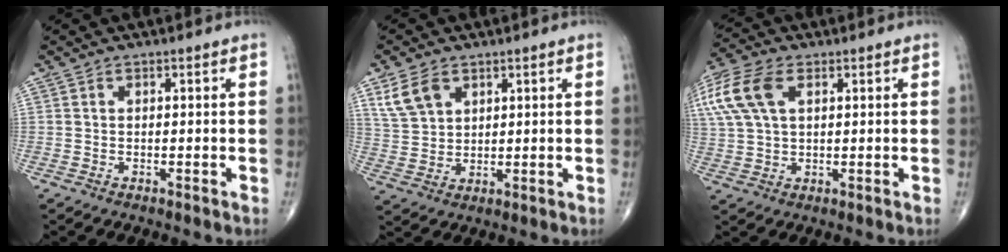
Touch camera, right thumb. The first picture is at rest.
{"total": 6.6, "force": [3.6, 4.4, 3.4], "torque": [-0.058, -0.010, 0.080]}
{"total": 13.8, "force": [5.0, 8.0, 10.1], "torque": [-0.253, 0.018, 0.096]}